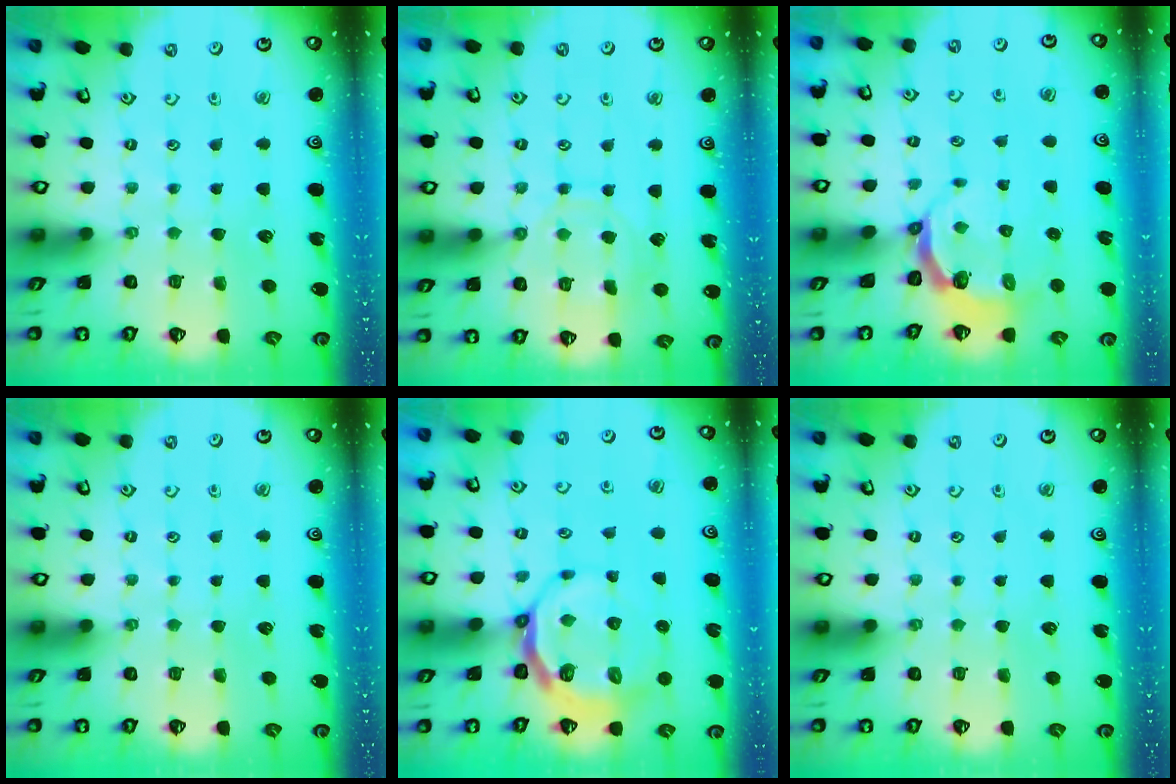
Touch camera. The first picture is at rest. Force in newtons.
{"total": 10.2, "press": 10.2, "slide": 0.9}
{"total": 4.9, "press": 4.0, "slide": 2.9}
{"total": 0.0}
{"total": 7.4, "press": 6.6, "slide": 3.5}
{"total": 0.0}